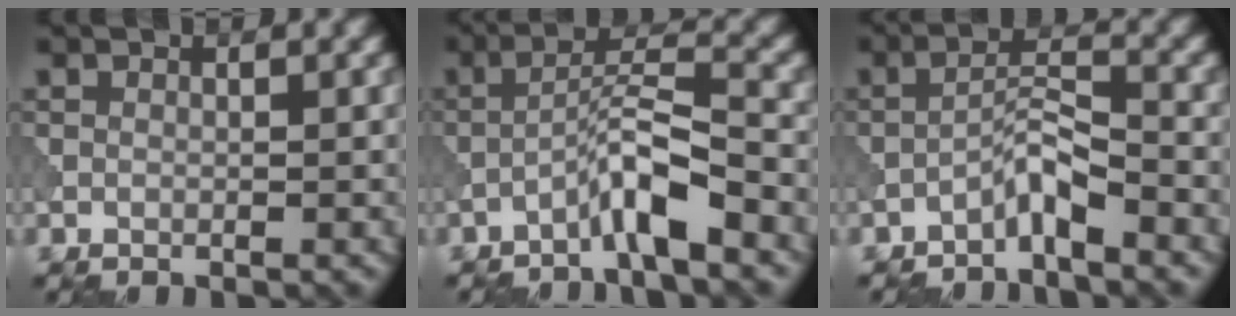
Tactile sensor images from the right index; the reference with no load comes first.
{"total": 4.4, "force": [-2.8, 0.3, 3.4], "torque": [-0.060, 0.020, -0.061]}
{"total": 2.8, "force": [-2.1, 0.3, 1.8], "torque": [-0.033, 0.017, -0.044]}